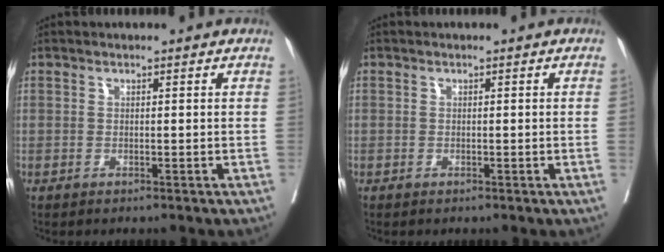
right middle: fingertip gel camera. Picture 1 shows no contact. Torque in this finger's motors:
{"motor_torque": [1.07, -1.06, 0.00, -0.21]}